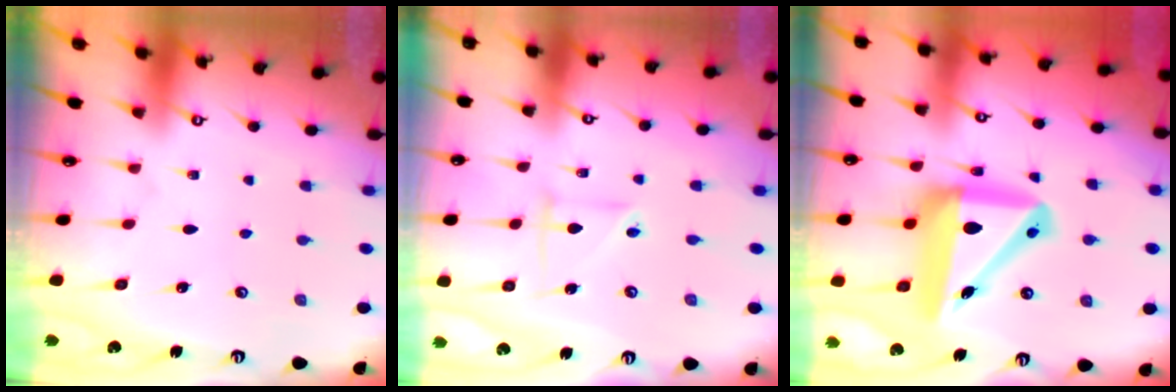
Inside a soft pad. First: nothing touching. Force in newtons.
{"total": 4.6, "press": 4.4, "slide": 1.3}
{"total": 15.8, "press": 15.5, "slide": 2.9}